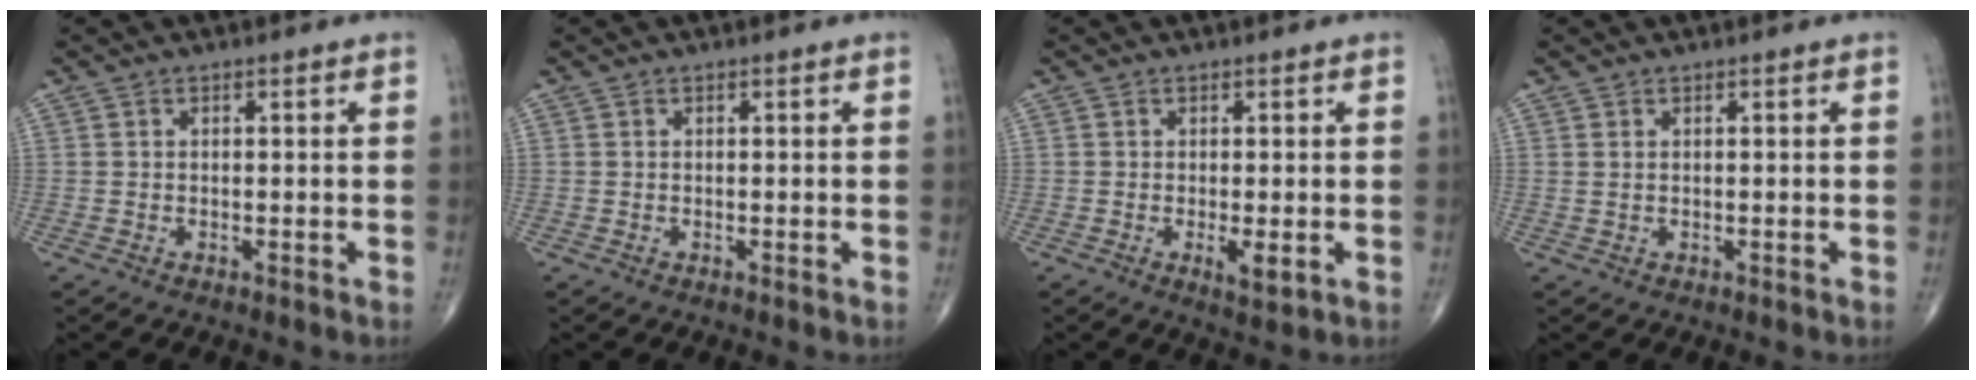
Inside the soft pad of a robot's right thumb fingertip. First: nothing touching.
{"total": 0.0}
{"total": 3.0, "force": [-0.7, 0.9, 2.8], "torque": [-0.045, -0.009, -0.009]}
{"total": 0.6, "force": [0.3, 0.3, 0.5], "torque": [-0.011, 0.005, 0.008]}